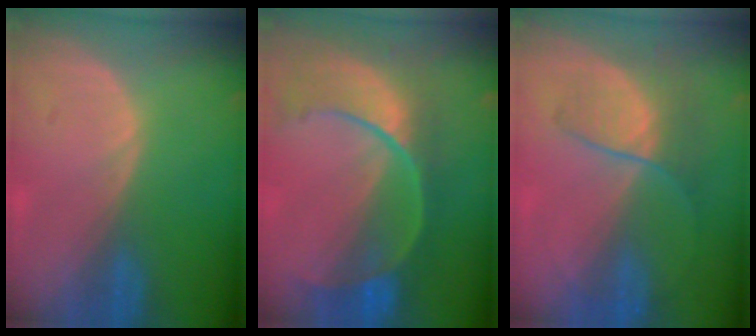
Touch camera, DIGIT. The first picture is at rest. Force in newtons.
{"total": 11.3, "press": 9.5, "slide": 6.1}
{"total": 6.7, "press": 6.1, "slide": 2.7}